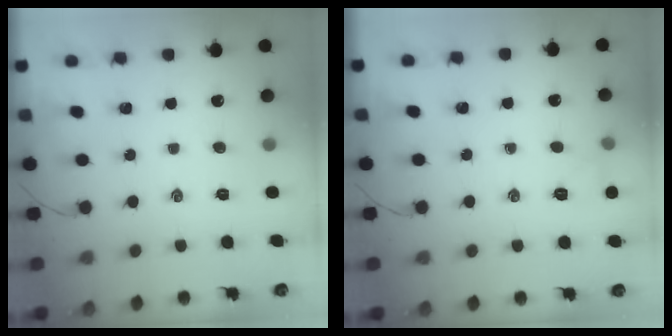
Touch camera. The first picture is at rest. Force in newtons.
{"total": 5.2, "press": 5.0, "slide": 1.5}